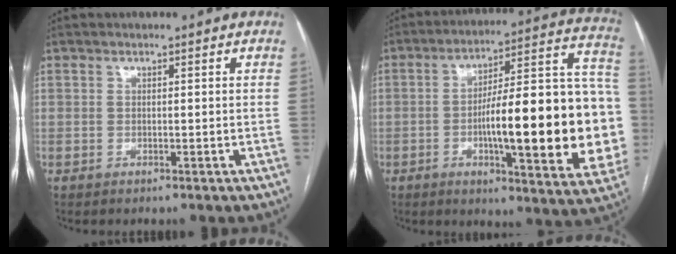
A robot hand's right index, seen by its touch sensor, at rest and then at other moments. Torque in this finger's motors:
{"motor_torque": [2.14, 0.00, 1.05, 0.21]}